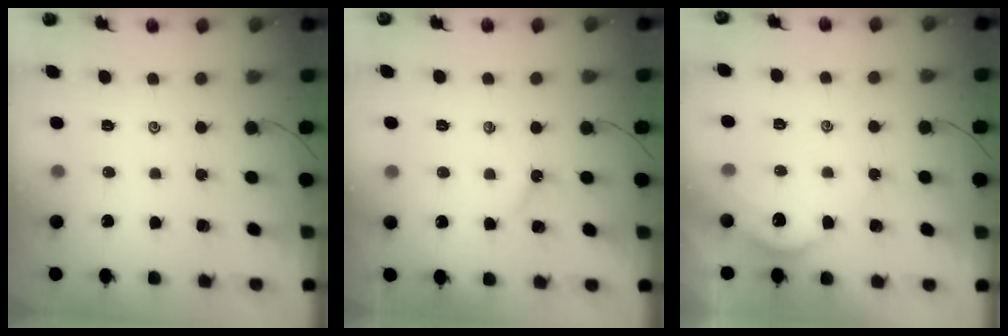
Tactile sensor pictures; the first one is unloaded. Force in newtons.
{"total": 1.5, "press": 1.5, "slide": 0.3}
{"total": 2.8, "press": 2.8, "slide": 0.4}